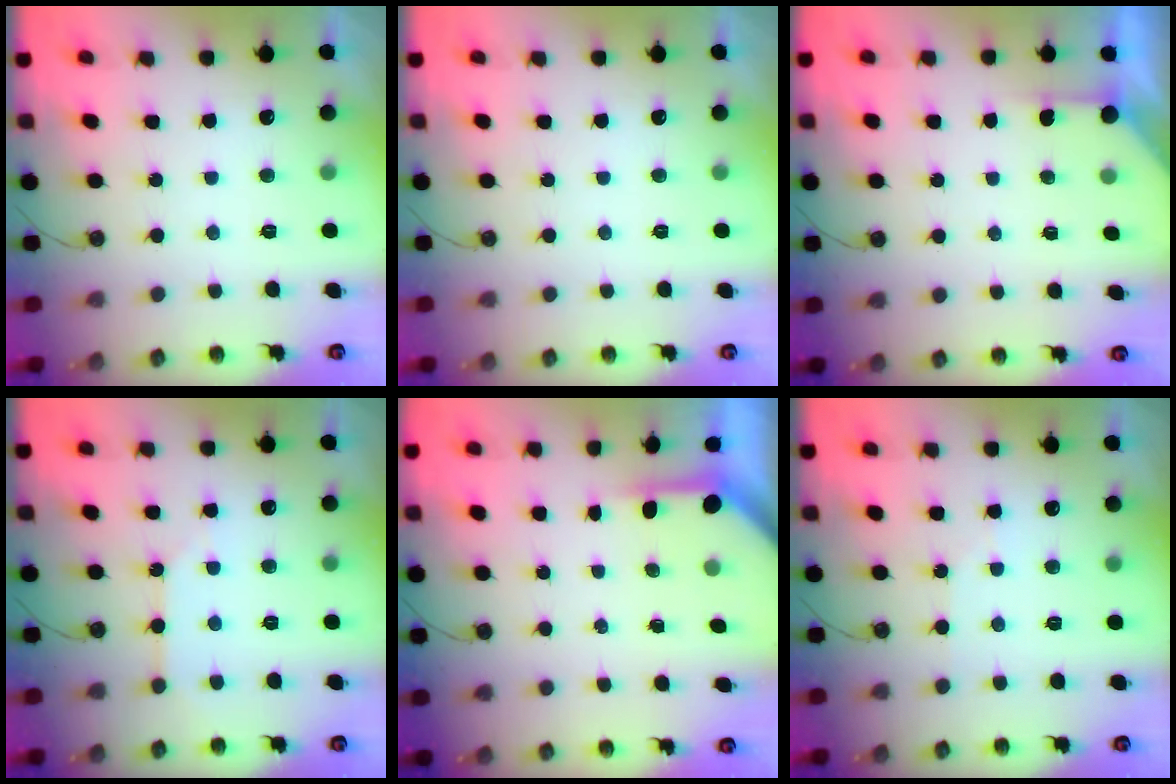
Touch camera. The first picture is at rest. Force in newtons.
{"total": 0.0}
{"total": 2.7, "press": 2.7, "slide": 0.3}
{"total": 2.1, "press": 2.1, "slide": 0.3}
{"total": 3.5, "press": 3.5, "slide": 0.3}
{"total": 3.5, "press": 3.5, "slide": 0.6}